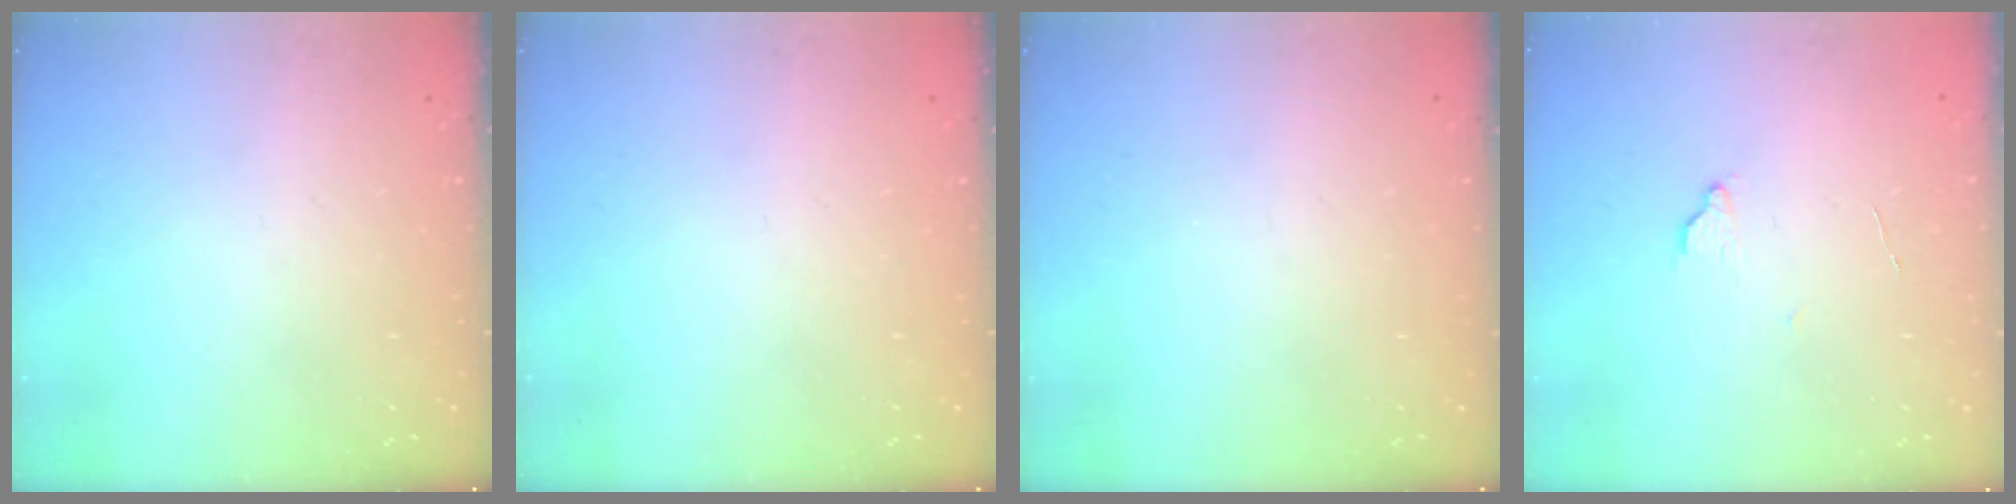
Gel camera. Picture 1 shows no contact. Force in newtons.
{"total": 0.0}
{"total": 0.0}
{"total": 3.8, "press": 3.7, "slide": 0.4}